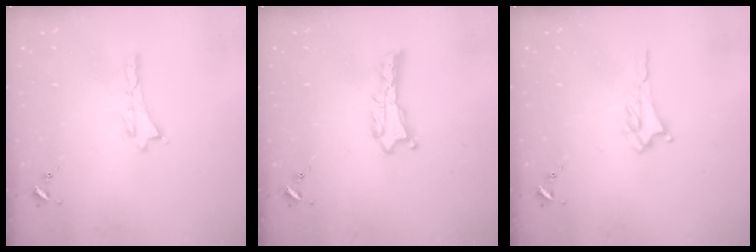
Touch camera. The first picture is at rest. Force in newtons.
{"total": 0.6, "press": 0.6, "slide": 0.1}
{"total": 1.7, "press": 1.6, "slide": 0.3}